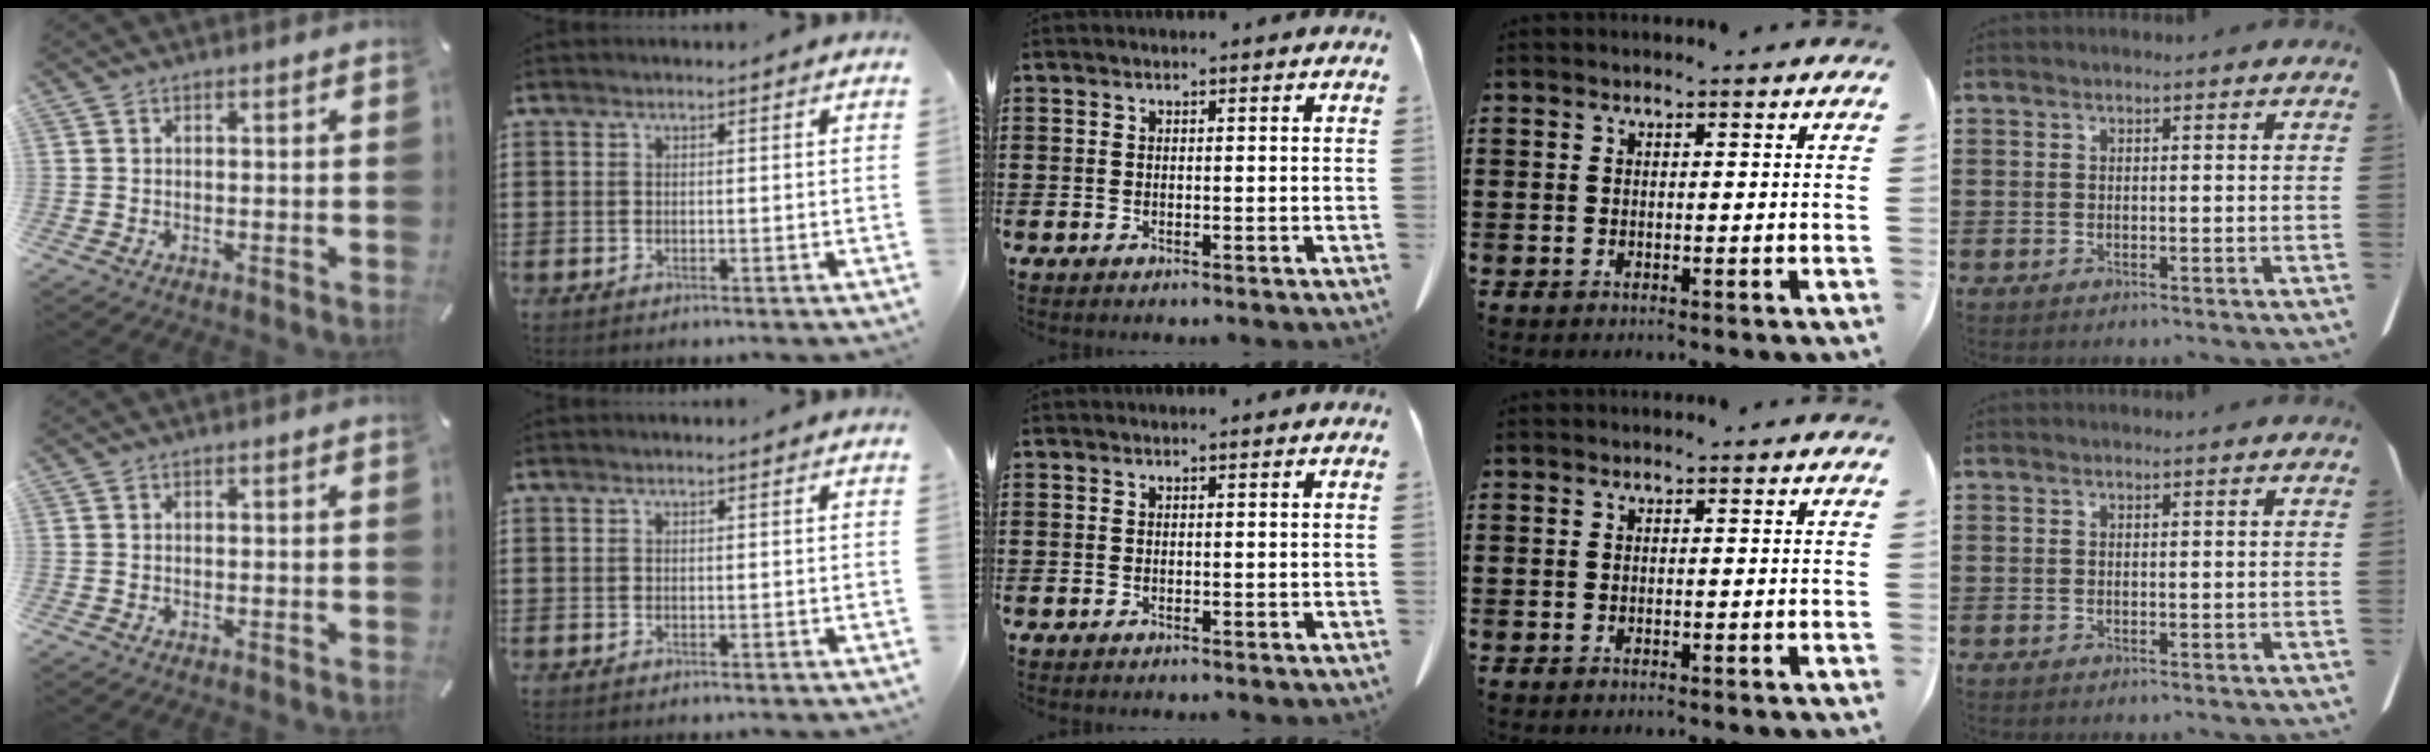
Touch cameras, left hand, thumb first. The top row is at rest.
{}